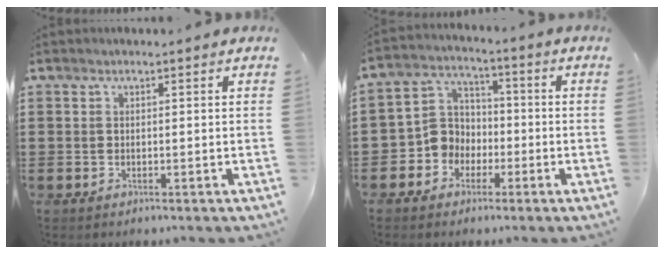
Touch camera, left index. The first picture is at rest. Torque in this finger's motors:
{"motor_torque": [0.66, 0.66, 0.44, 0.02]}